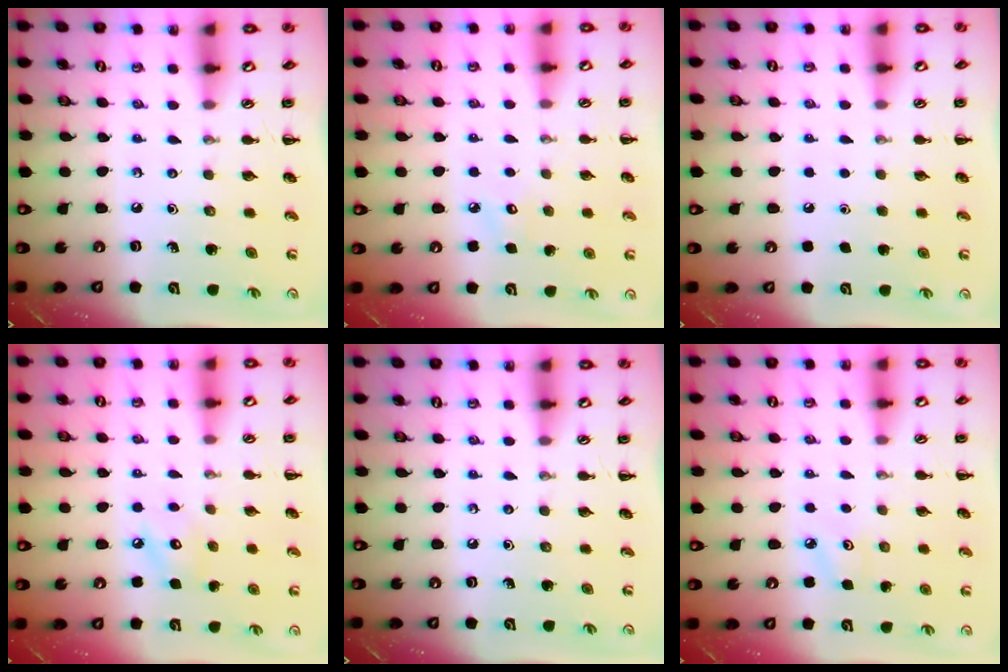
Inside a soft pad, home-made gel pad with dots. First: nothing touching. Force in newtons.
{"total": 3.9, "press": 3.8, "slide": 1.1}
{"total": 1.6, "press": 1.5, "slide": 0.1}
{"total": 6.0, "press": 6.0, "slide": 0.5}
{"total": 0.0}
{"total": 5.4, "press": 5.2, "slide": 1.7}